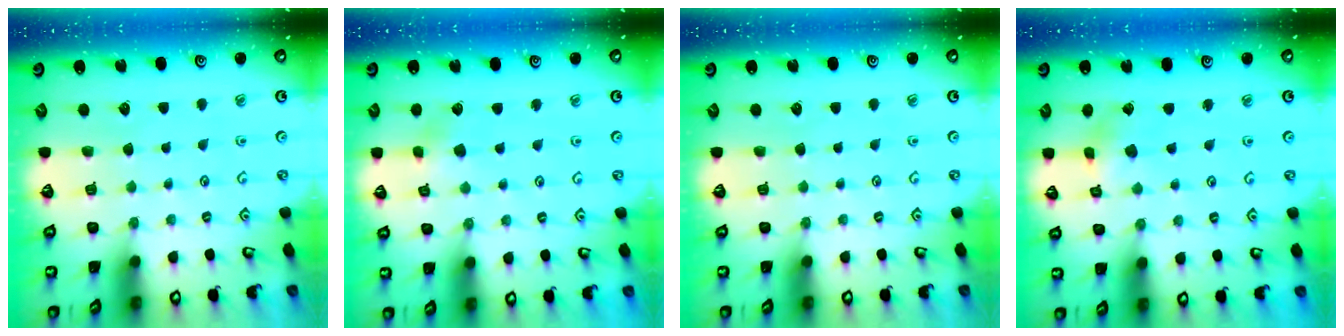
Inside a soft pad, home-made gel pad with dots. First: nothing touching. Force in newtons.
{"total": 4.1, "press": 4.1, "slide": 0.6}
{"total": 0.0}
{"total": 2.5, "press": 2.5, "slide": 0.3}